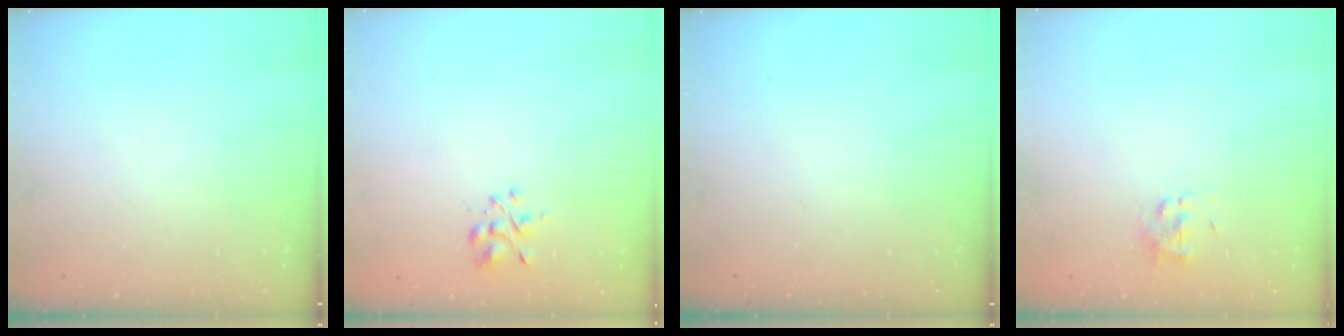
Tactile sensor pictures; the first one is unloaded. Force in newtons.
{"total": 2.4, "press": 2.2, "slide": 1.0}
{"total": 0.0}
{"total": 2.5, "press": 2.5, "slide": 0.6}